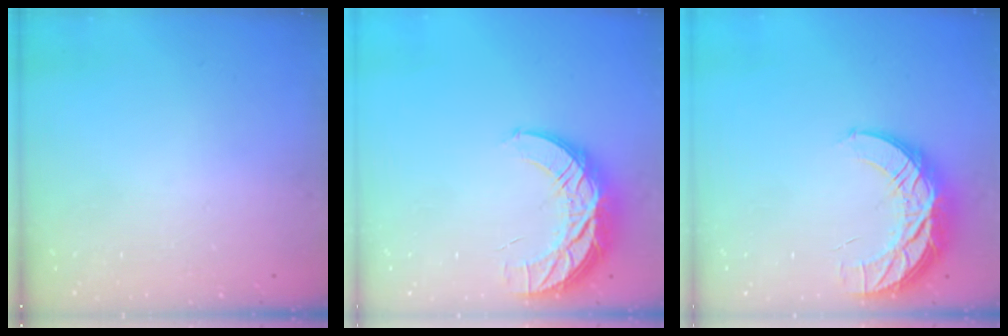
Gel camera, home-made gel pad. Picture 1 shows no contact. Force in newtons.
{"total": 11.6, "press": 11.6, "slide": 0.9}
{"total": 11.6, "press": 11.6, "slide": 0.9}